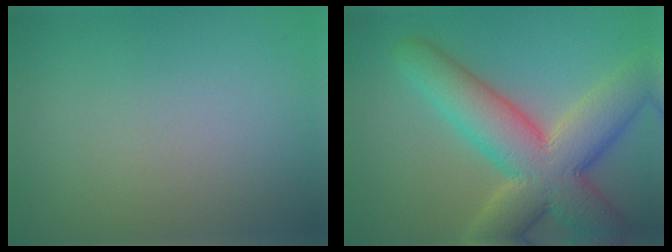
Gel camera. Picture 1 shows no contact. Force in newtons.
{"total": 11.0, "press": 10.9, "slide": 0.6}